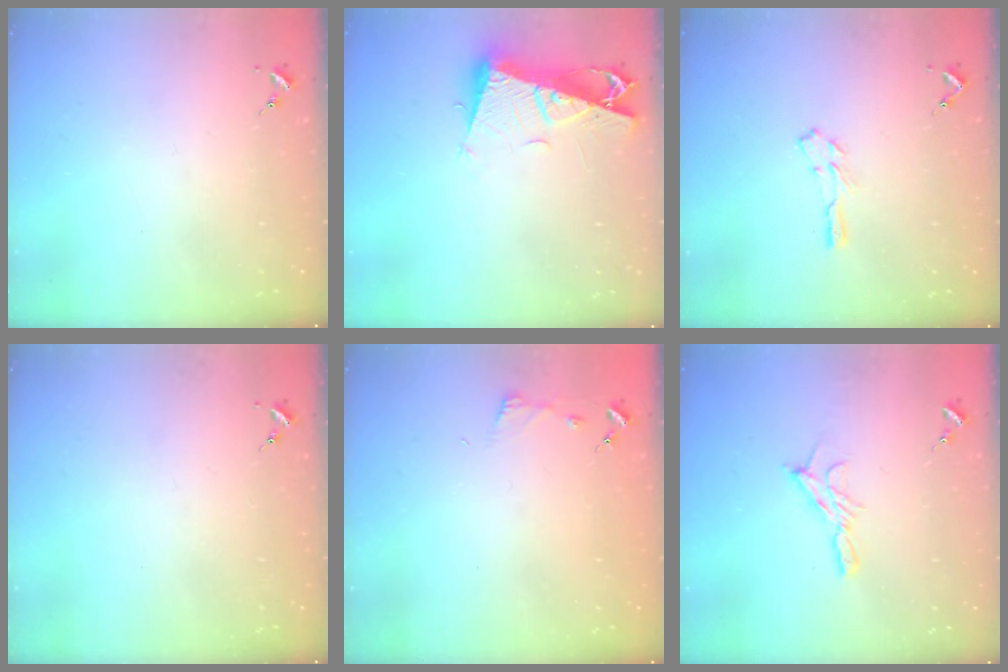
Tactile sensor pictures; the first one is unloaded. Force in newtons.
{"total": 11.5, "press": 11.5, "slide": 1.2}
{"total": 4.7, "press": 4.7, "slide": 0.3}
{"total": 0.0}
{"total": 2.9, "press": 2.9, "slide": 0.3}
{"total": 8.2, "press": 8.1, "slide": 0.3}